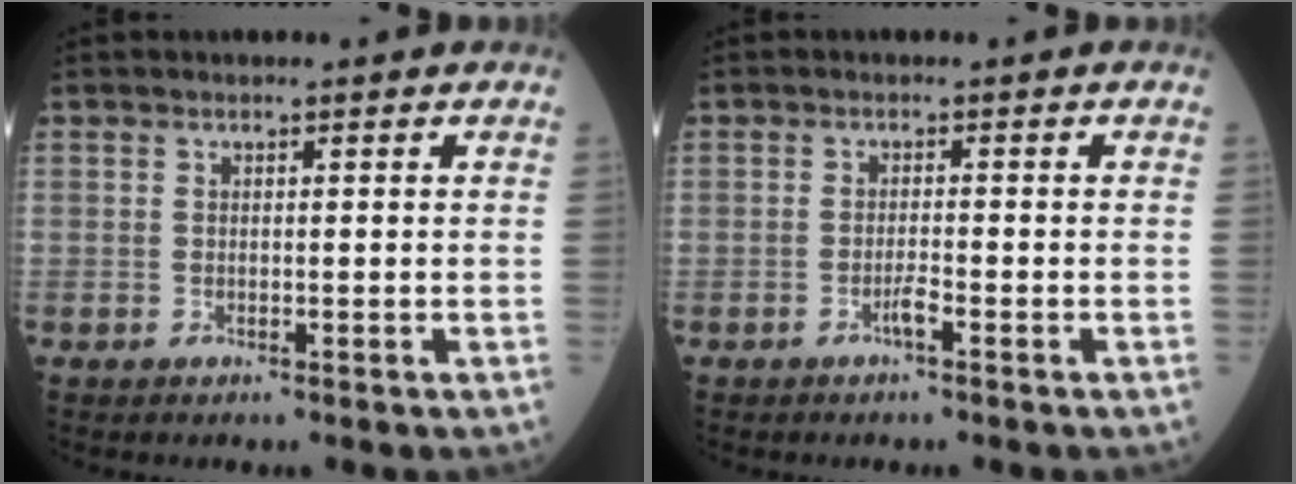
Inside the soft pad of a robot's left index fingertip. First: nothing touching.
{"total": 1.3, "force": [-1.0, -0.1, 0.8], "torque": [-0.019, -0.003, -0.018]}